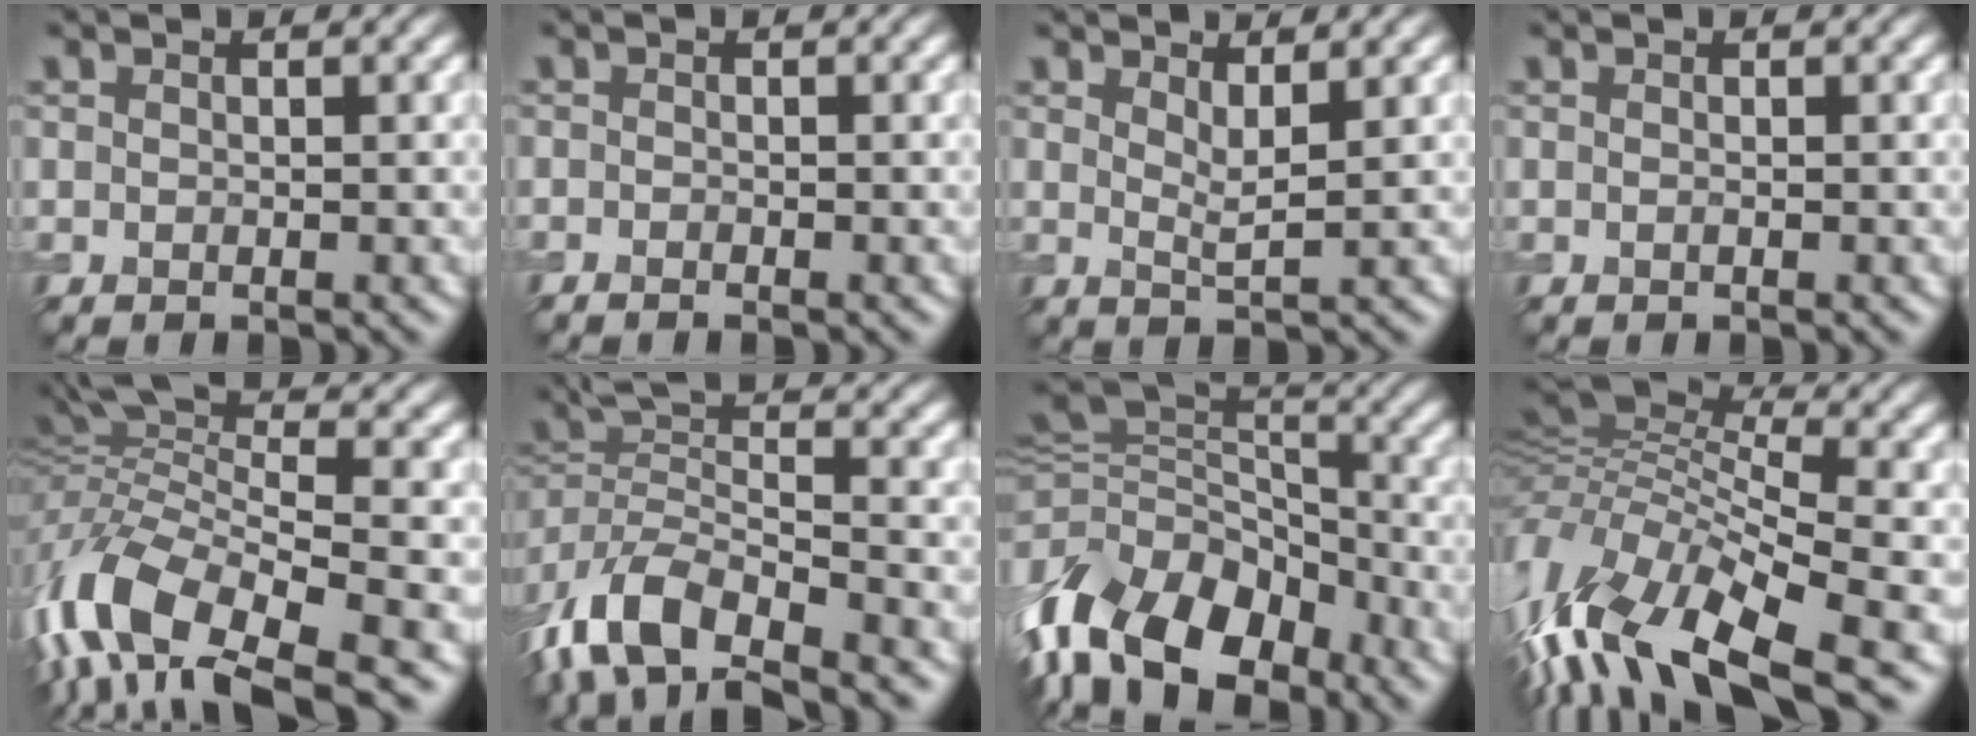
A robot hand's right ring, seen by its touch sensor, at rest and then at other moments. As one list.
[{"total": 0.7, "force": [-0.6, 0.1, 0.4], "torque": [-0.006, -0.003, -0.012]}, {"total": 2.1, "force": [1.2, 0.4, 1.6], "torque": [-0.027, -0.007, 0.020]}, {"total": 0.0}, {"total": 13.6, "force": [-5.1, 6.3, 10.9], "torque": [-0.232, 0.006, -0.094]}, {"total": 10.5, "force": [-7.2, 3.7, 6.7], "torque": [-0.130, -0.004, -0.136]}, {"total": 14.7, "force": [-8.4, 8.5, 8.5], "torque": [-0.179, 0.000, -0.148]}, {"total": 14.9, "force": [-6.9, 5.7, 11.9], "torque": [-0.258, 0.009, -0.135]}]